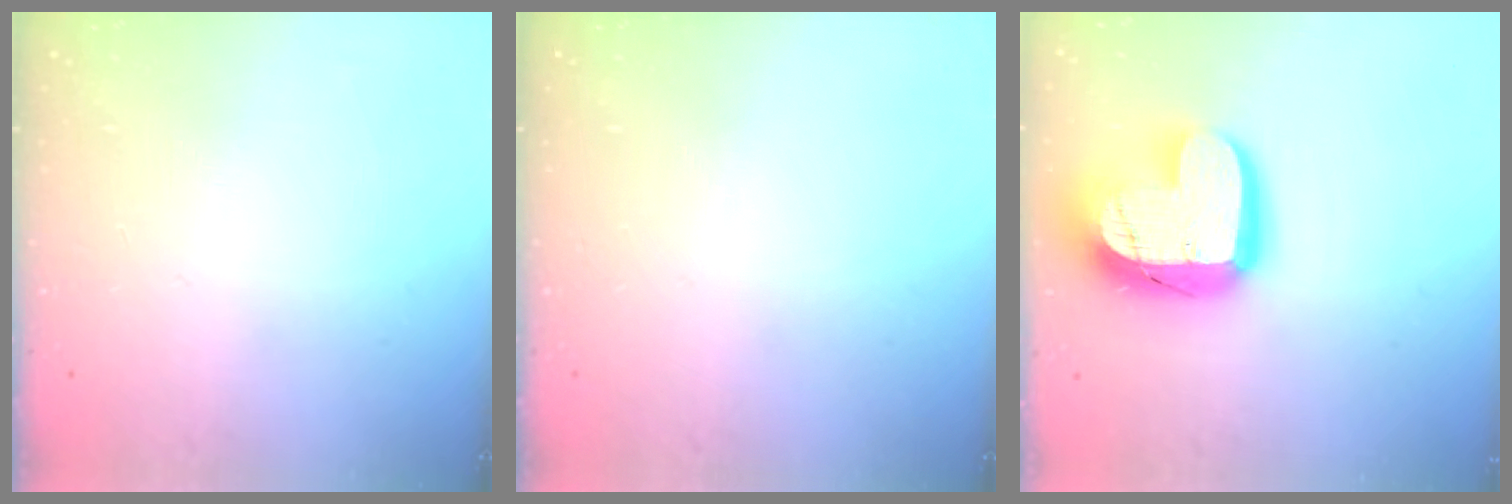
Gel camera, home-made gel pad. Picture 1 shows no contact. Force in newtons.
{"total": 0.0}
{"total": 18.3, "press": 18.2, "slide": 1.4}